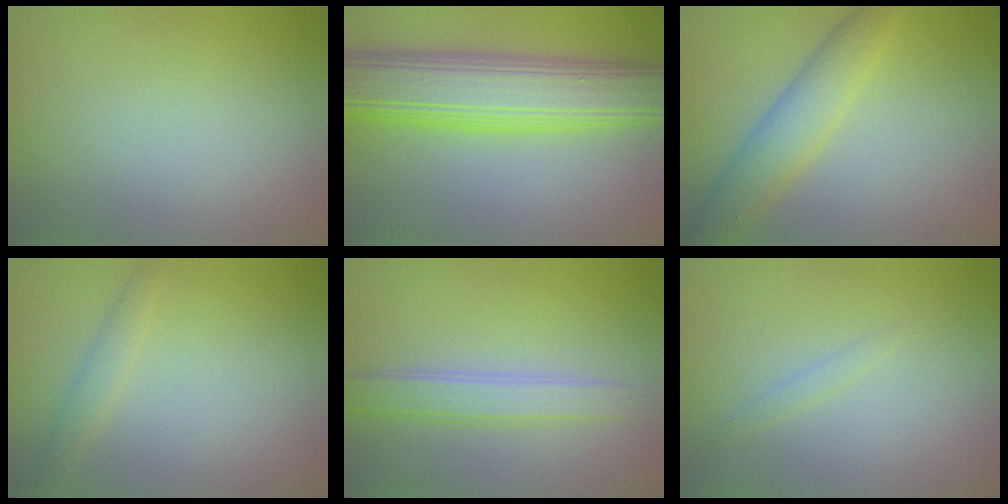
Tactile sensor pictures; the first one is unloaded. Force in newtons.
{"total": 10.0, "press": 10.0, "slide": 0.4}
{"total": 4.4, "press": 4.4, "slide": 0.1}
{"total": 1.5, "press": 1.5, "slide": 0.1}
{"total": 2.9, "press": 2.9, "slide": 0.1}
{"total": 0.7, "press": 0.7, "slide": 0.1}